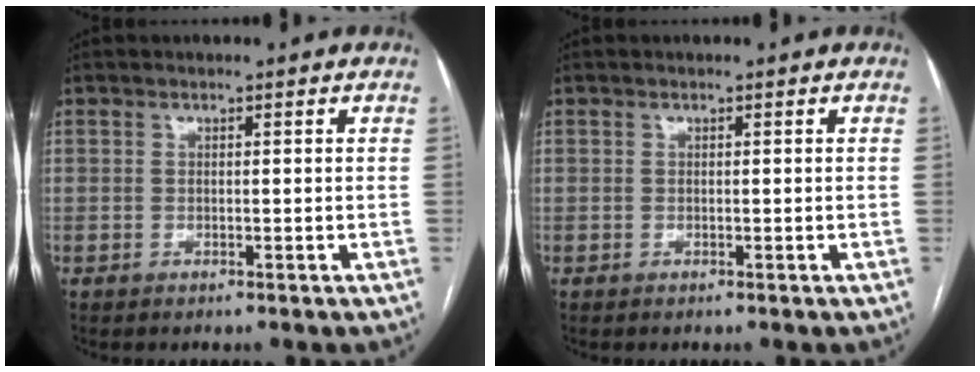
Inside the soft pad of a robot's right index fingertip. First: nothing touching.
{"total": 0.0}